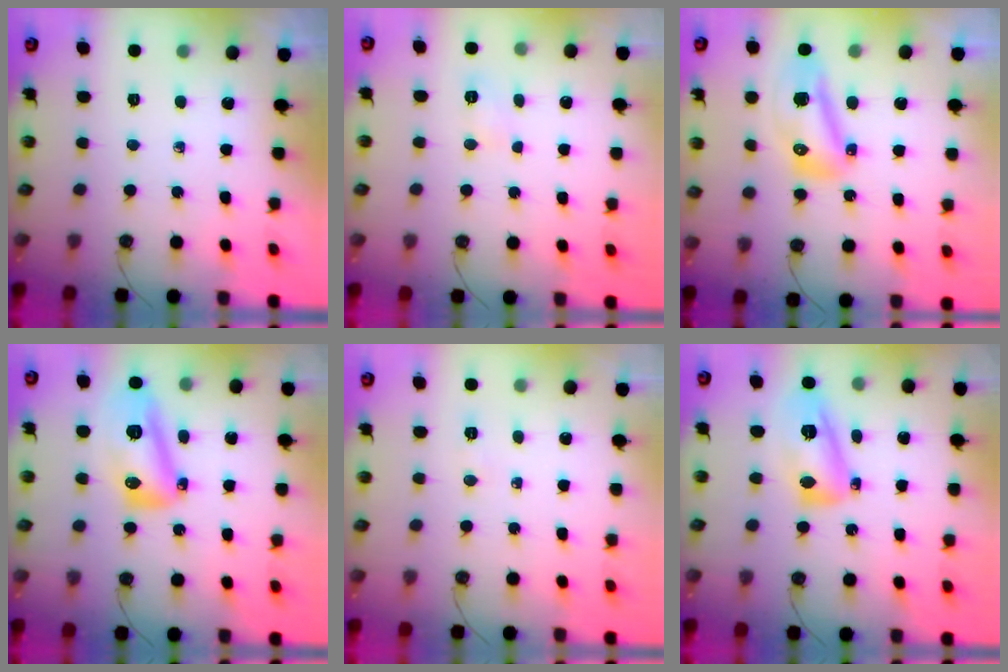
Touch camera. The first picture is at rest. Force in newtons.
{"total": 3.9, "press": 3.9, "slide": 0.4}
{"total": 9.6, "press": 9.5, "slide": 0.9}
{"total": 13.6, "press": 13.6, "slide": 1.3}
{"total": 4.0, "press": 3.9, "slide": 0.7}
{"total": 14.1, "press": 14.1, "slide": 1.3}